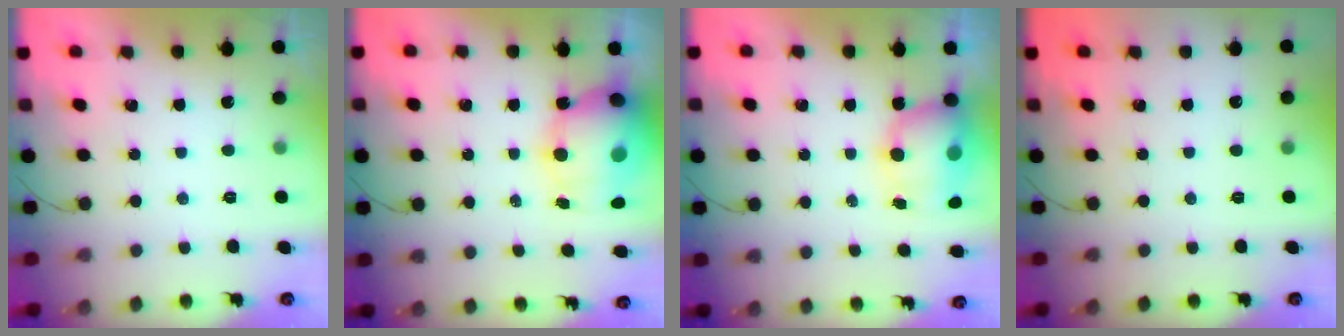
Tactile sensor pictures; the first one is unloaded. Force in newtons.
{"total": 13.7, "press": 13.3, "slide": 3.3}
{"total": 10.6, "press": 10.5, "slide": 1.4}
{"total": 0.0}